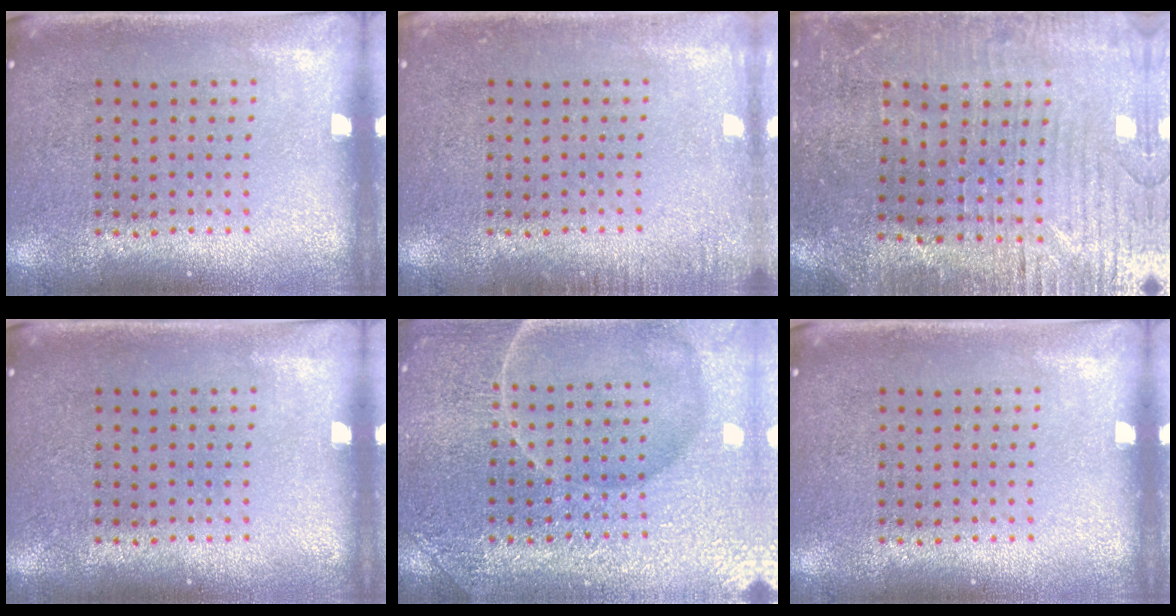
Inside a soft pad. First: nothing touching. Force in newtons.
{"total": 1.3, "press": 1.2, "slide": 0.2}
{"total": 1.8, "press": 1.8, "slide": 0.5}
{"total": 0.0}
{"total": 4.9, "press": 4.9, "slide": 0.6}
{"total": 0.0}